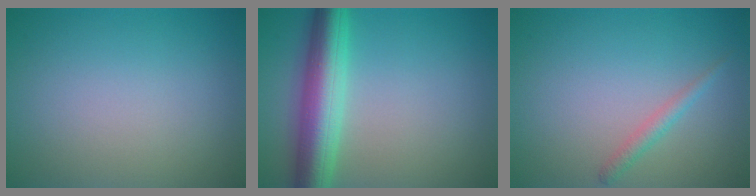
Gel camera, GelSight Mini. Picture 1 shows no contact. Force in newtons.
{"total": 6.8, "press": 6.8, "slide": 0.1}
{"total": 1.4, "press": 1.4, "slide": 0.1}